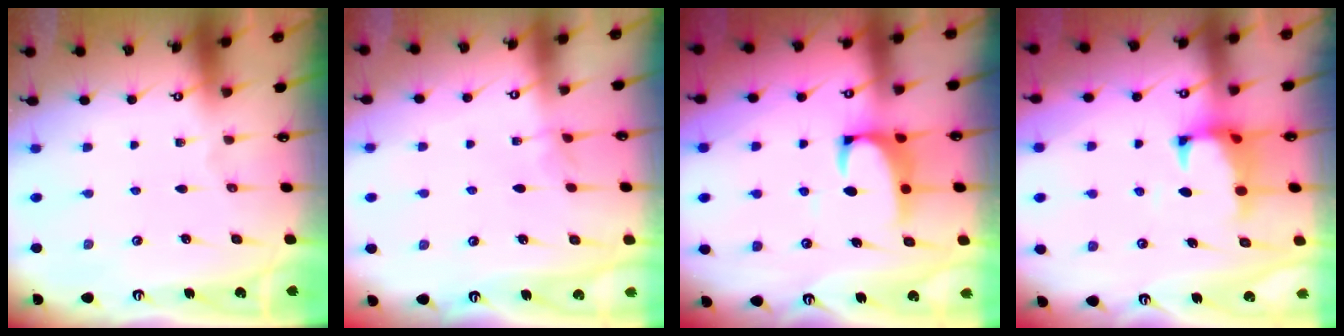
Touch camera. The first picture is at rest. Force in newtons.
{"total": 3.1, "press": 3.1, "slide": 0.3}
{"total": 2.3, "press": 2.1, "slide": 1.0}
{"total": 1.2, "press": 0.5, "slide": 1.0}